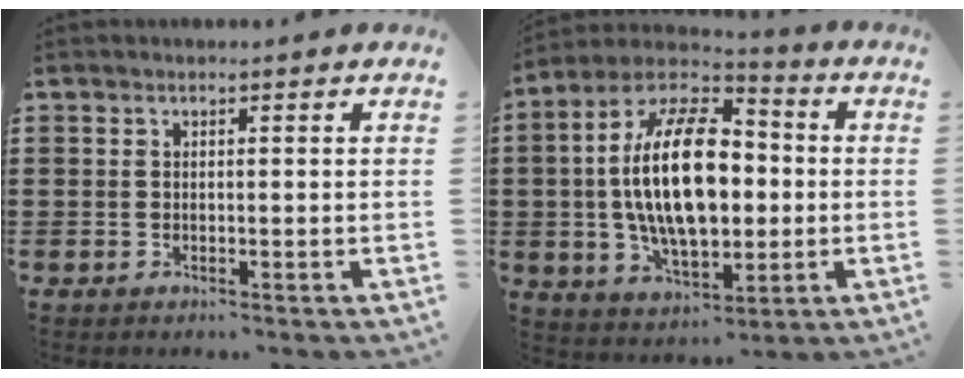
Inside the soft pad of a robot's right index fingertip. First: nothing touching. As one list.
[{"total": 17.9, "force": [0.4, 9.0, 15.5], "torque": [-0.319, -0.004, -0.001]}]